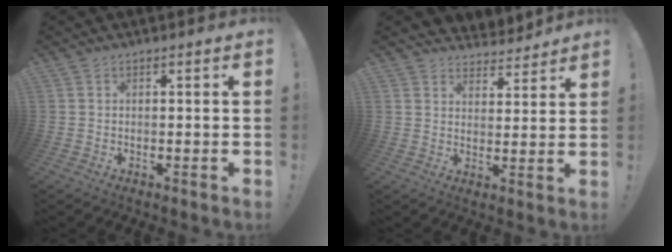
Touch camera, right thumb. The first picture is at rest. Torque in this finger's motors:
{"motor_torque": [-0.75, 0.94, 0.35, 1.48, 0.18]}